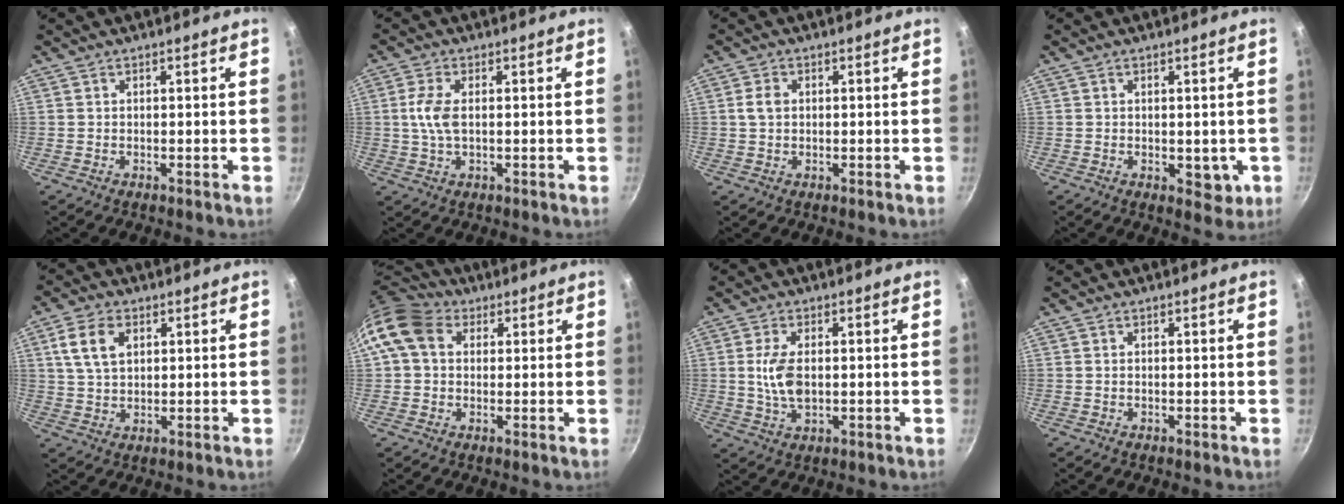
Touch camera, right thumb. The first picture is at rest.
{"total": 5.3, "force": [0.5, 2.5, 4.7], "torque": [-0.104, 0.003, 0.009]}
{"total": 2.9, "force": [0.4, 2.1, 1.9], "torque": [-0.032, 0.005, 0.004]}
{"total": 4.5, "force": [-0.7, 2.8, 3.5], "torque": [-0.024, -0.003, -0.004]}
{"total": 7.7, "force": [2.6, 5.0, 5.2], "torque": [-0.087, 0.001, 0.049]}
{"total": 10.9, "force": [2.8, 8.4, 6.3], "torque": [-0.103, 0.016, 0.033]}
{"total": 6.7, "force": [0.4, 3.6, 5.7], "torque": [-0.114, -0.003, 0.009]}
{"total": 0.0}